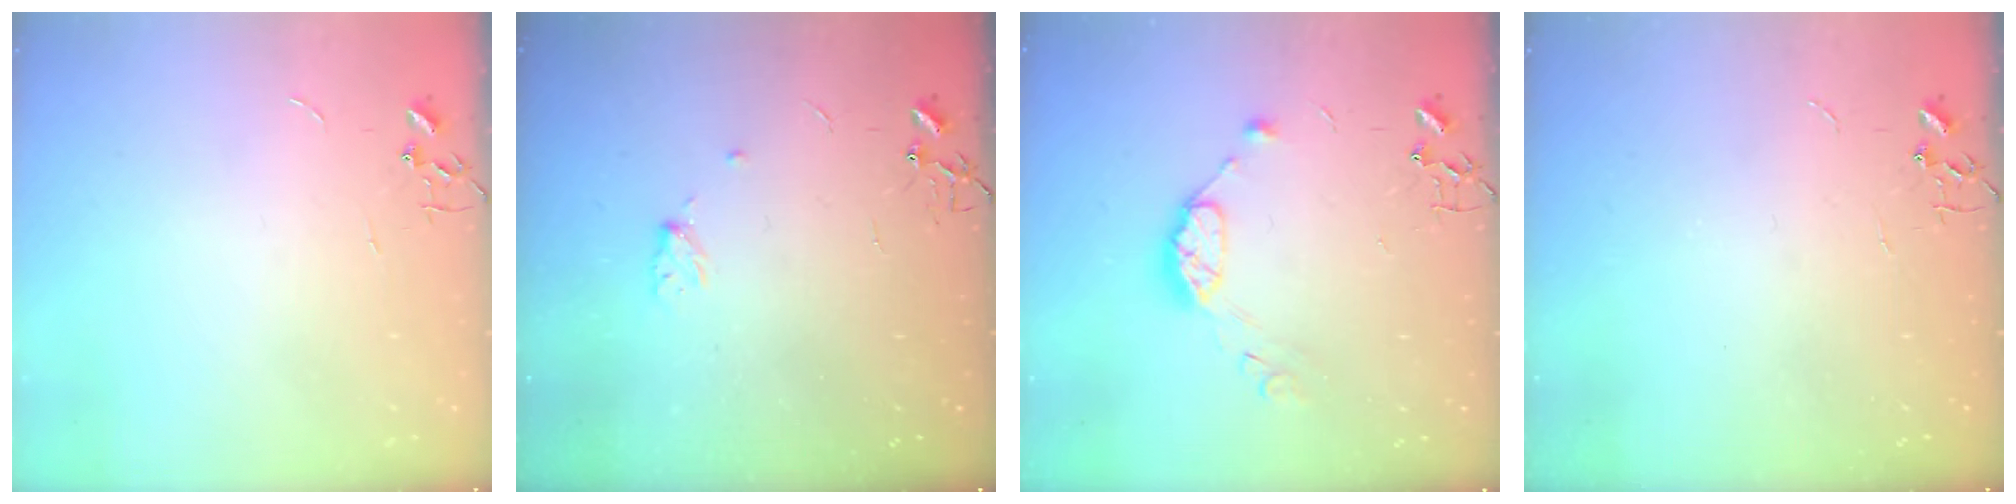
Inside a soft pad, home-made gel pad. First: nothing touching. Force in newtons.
{"total": 6.2, "press": 5.4, "slide": 3.0}
{"total": 9.9, "press": 9.9, "slide": 0.9}
{"total": 0.0}